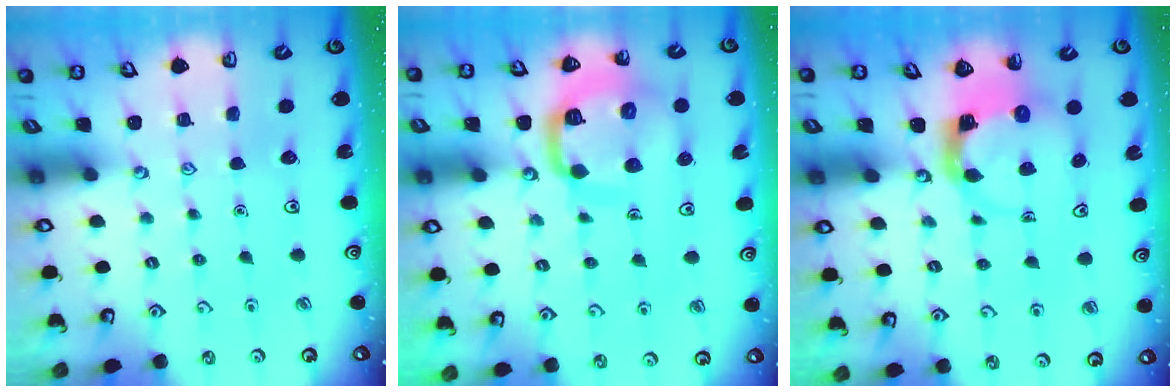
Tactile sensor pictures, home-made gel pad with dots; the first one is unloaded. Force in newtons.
{"total": 13.2, "press": 13.1, "slide": 1.6}
{"total": 3.9, "press": 3.8, "slide": 0.6}